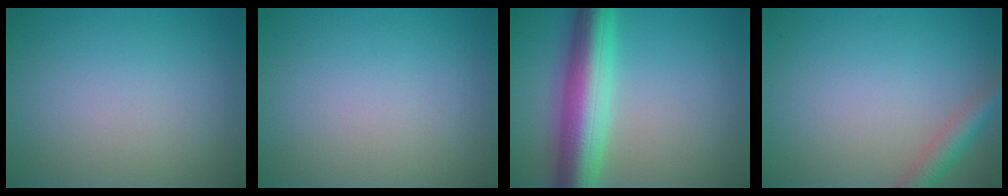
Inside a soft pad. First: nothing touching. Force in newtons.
{"total": 0.0}
{"total": 8.6, "press": 8.6, "slide": 0.3}
{"total": 2.9, "press": 2.9, "slide": 0.2}